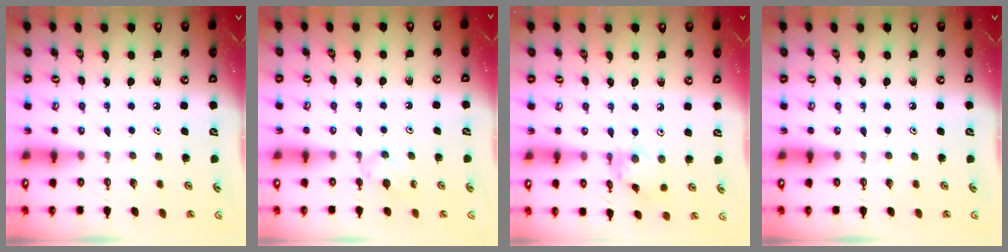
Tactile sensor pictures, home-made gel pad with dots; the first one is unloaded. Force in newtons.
{"total": 4.6, "press": 4.5, "slide": 0.8}
{"total": 3.4, "press": 3.4, "slide": 0.1}
{"total": 0.0}